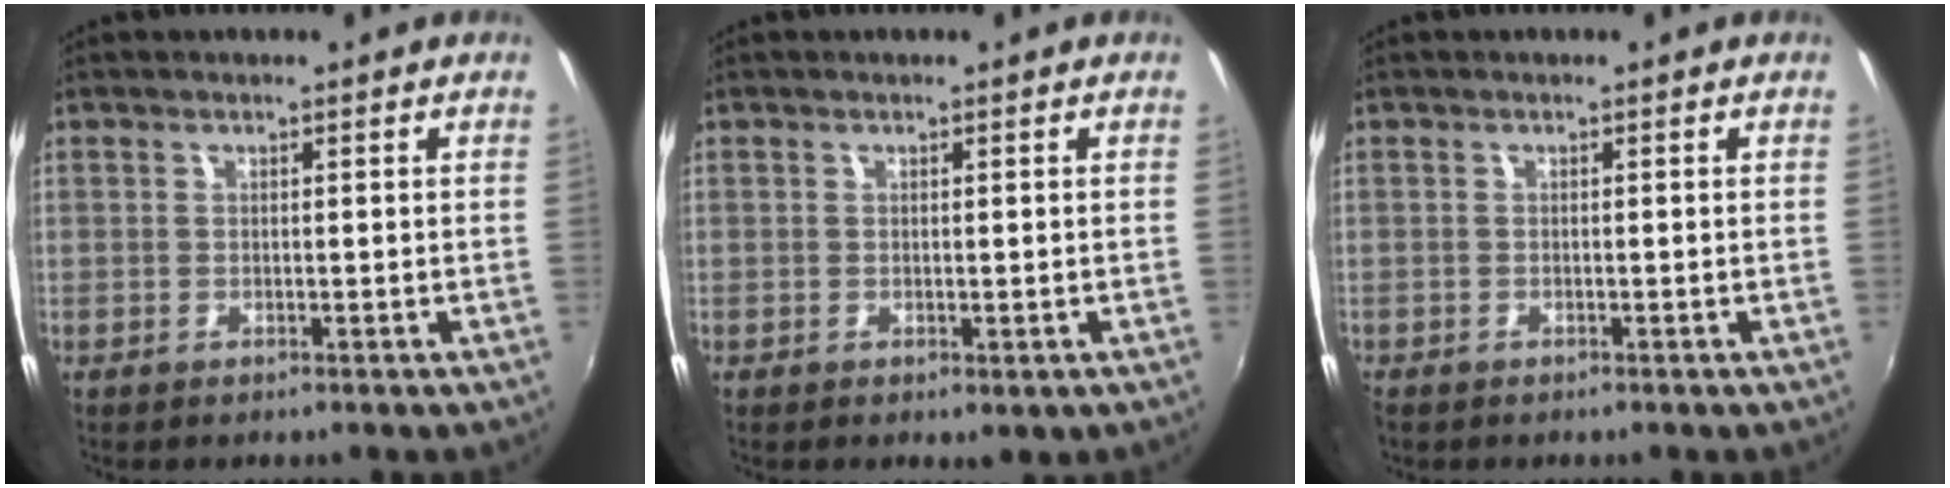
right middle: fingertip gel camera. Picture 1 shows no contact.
{"total": 0.8, "force": [0.2, 0.5, 0.6], "torque": [-0.010, -0.003, 0.003]}
{"total": 0.7, "force": [-0.6, 0.3, 0.1], "torque": [-0.005, -0.002, -0.013]}